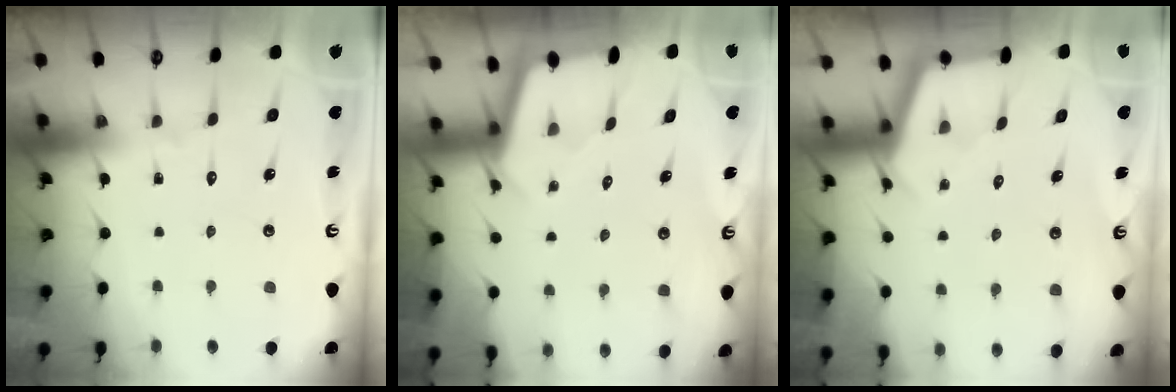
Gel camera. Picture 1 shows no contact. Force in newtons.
{"total": 2.0, "press": 2.0, "slide": 0.2}
{"total": 2.8, "press": 2.7, "slide": 0.3}